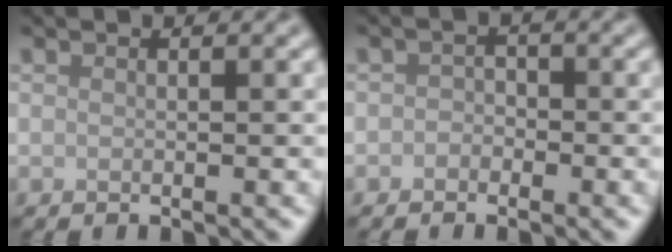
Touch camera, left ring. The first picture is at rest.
{"total": 1.2, "force": [-0.7, 1.0, 0.3], "torque": [0.000, 0.002, -0.015]}